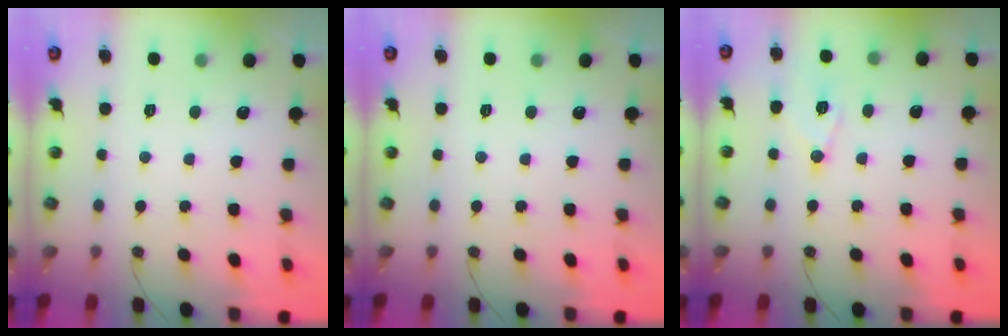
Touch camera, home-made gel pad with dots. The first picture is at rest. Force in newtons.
{"total": 0.0}
{"total": 8.7, "press": 8.6, "slide": 1.0}